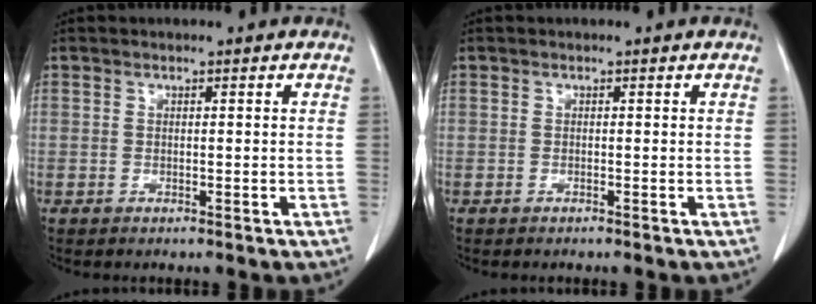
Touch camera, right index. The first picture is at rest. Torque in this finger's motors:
{"motor_torque": [-0.01, -0.06, -0.02, -0.01]}